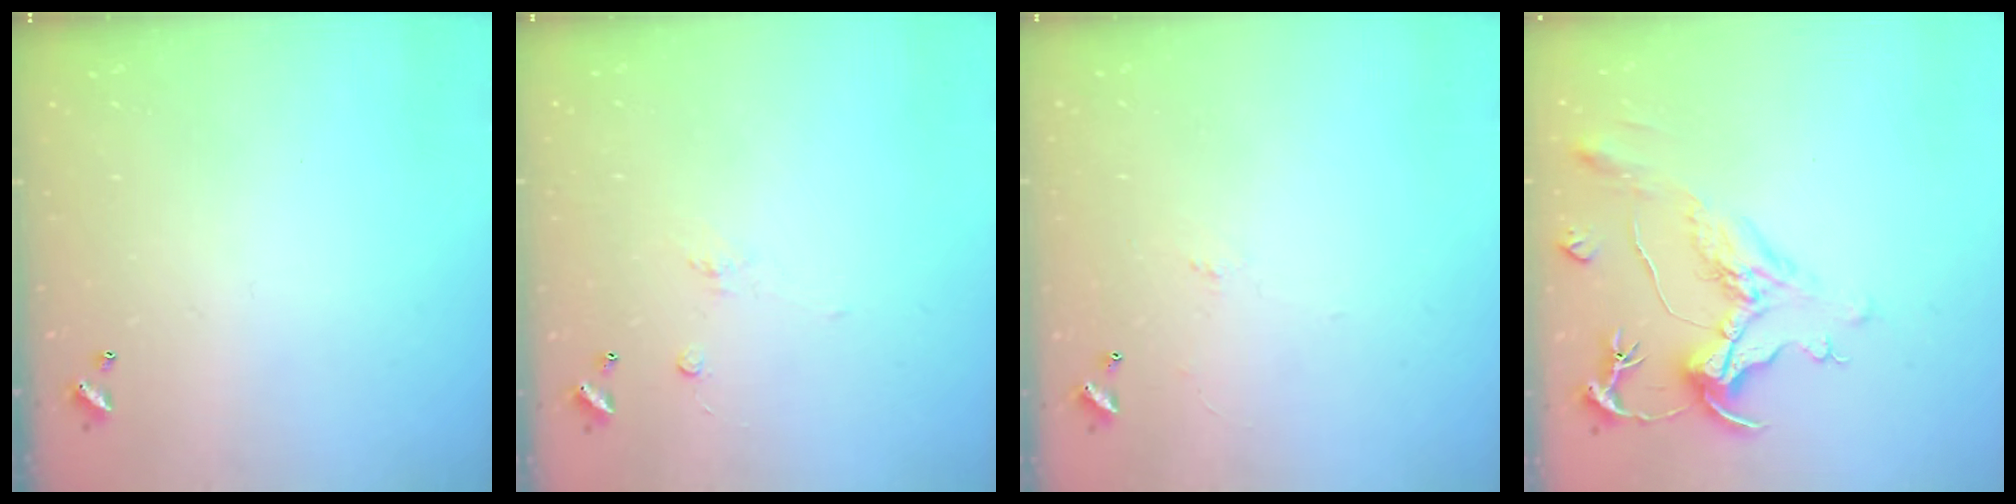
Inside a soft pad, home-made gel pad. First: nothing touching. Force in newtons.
{"total": 1.7, "press": 1.5, "slide": 0.8}
{"total": 1.7, "press": 1.5, "slide": 0.8}
{"total": 1.7, "press": 1.3, "slide": 1.2}